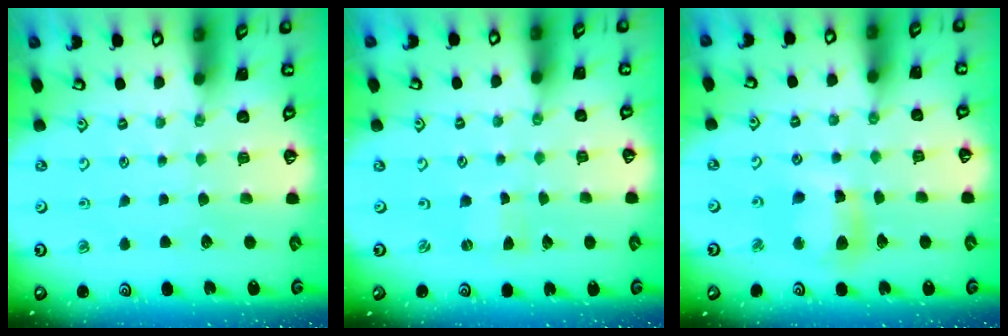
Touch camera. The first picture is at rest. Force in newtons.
{"total": 0.0}
{"total": 11.3, "press": 11.2, "slide": 1.5}